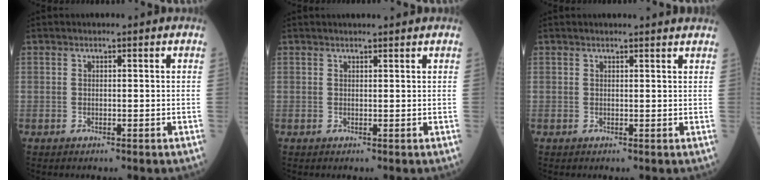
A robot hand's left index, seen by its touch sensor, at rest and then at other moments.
{"total": 2.3, "force": [2.2, 0.0, 0.7], "torque": [-0.006, 0.013, 0.029]}
{"total": 1.8, "force": [1.8, -0.3, 0.1], "torque": [0.000, 0.002, 0.006]}